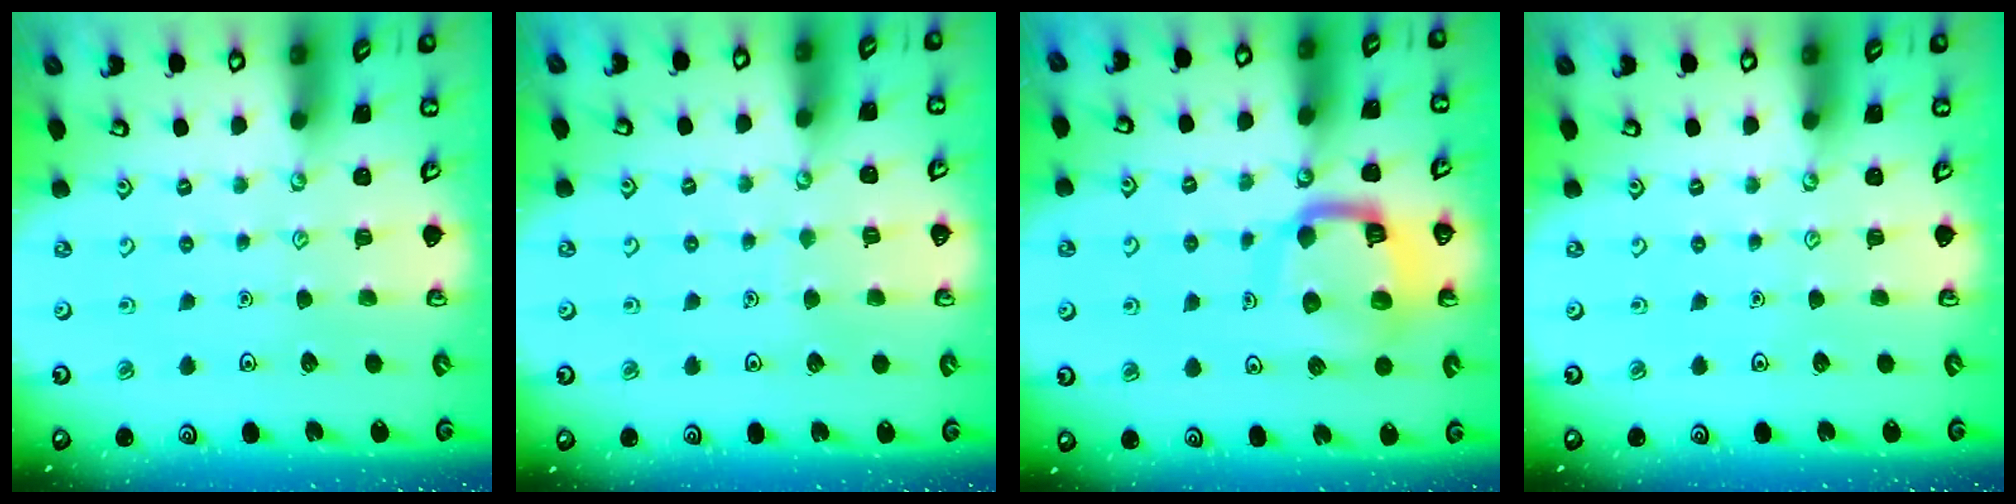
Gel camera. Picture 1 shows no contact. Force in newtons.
{"total": 2.5, "press": 2.5, "slide": 0.3}
{"total": 11.5, "press": 11.4, "slide": 1.4}
{"total": 0.0}